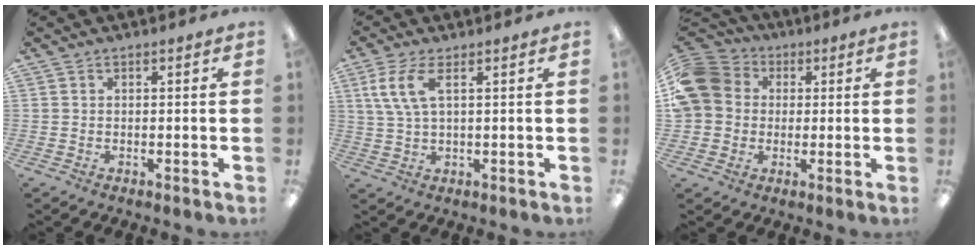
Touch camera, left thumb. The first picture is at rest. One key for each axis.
{"total": 6.9, "fx": 2.7, "fy": 2.5, "fz": 5.8, "tx": -0.133, "ty": -0.003, "tz": 0.047}
{"total": 13.1, "fx": 2.7, "fy": 11.6, "fz": 5.4, "tx": -0.122, "ty": 0.010, "tz": 0.060}